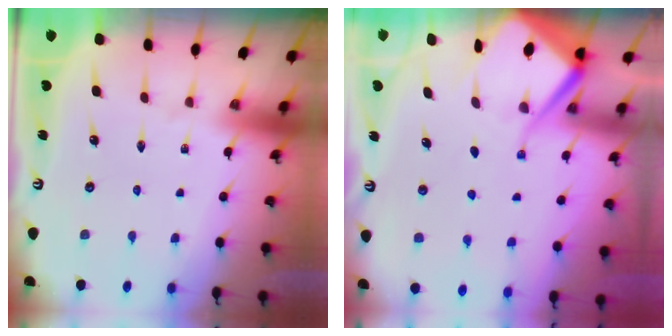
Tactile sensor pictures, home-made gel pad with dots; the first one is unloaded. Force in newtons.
{"total": 8.9, "press": 8.8, "slide": 0.8}